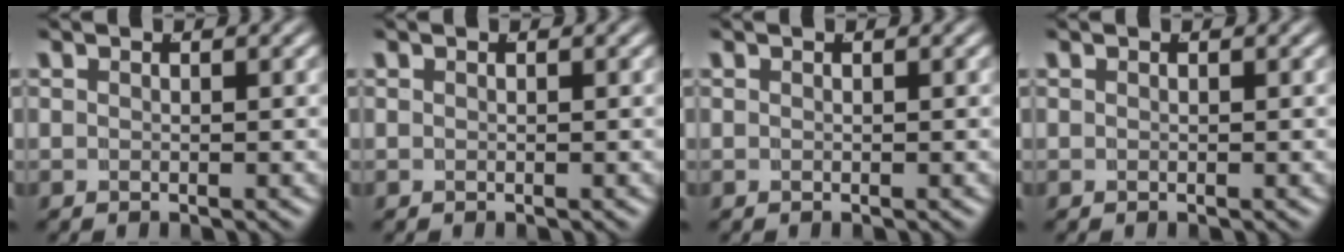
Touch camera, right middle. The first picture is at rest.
{"total": 0.0}
{"total": 0.0}
{"total": 0.0}